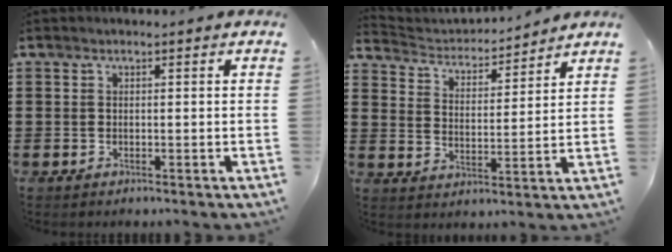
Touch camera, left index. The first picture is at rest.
{"total": 3.0, "force": [3.0, 0.6, -0.1], "torque": [-0.022, -0.027, 0.044]}